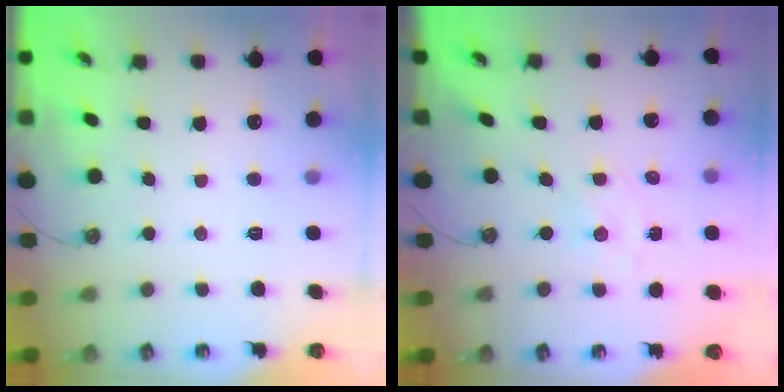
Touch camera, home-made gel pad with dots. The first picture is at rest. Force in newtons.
{"total": 2.6, "press": 2.6, "slide": 0.1}